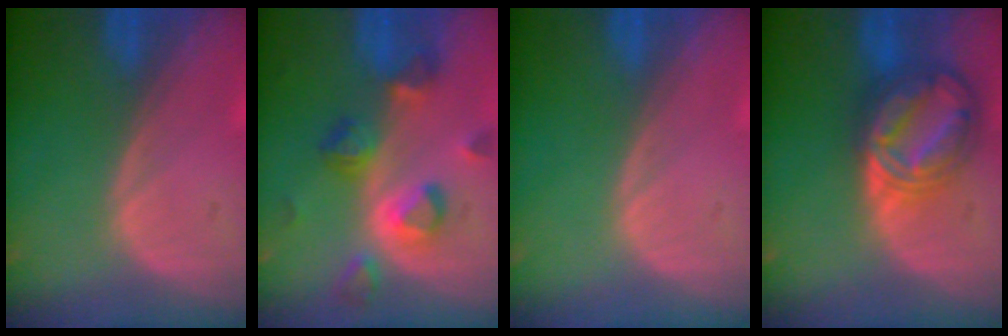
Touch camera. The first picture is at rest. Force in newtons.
{"total": 7.5, "press": 7.4, "slide": 1.4}
{"total": 0.0}
{"total": 8.6, "press": 8.5, "slide": 0.6}